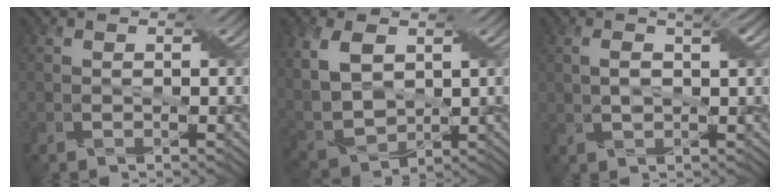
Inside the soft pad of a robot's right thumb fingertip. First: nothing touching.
{"total": 8.6, "force": [2.8, 5.5, 6.1], "torque": [-0.166, 0.003, 0.057]}
{"total": 3.7, "force": [1.1, 1.3, 3.3], "torque": [-0.069, 0.009, 0.020]}